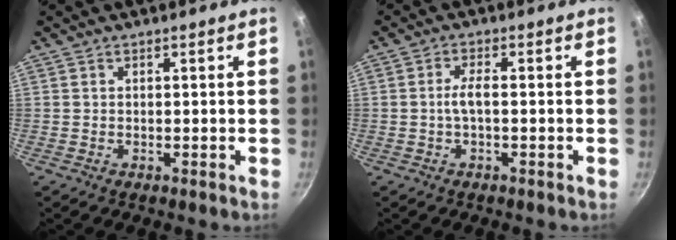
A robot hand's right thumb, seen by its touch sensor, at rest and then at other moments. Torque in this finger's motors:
{"motor_torque": [0.22, 0.06, 0.44, 0.18, 0.02]}